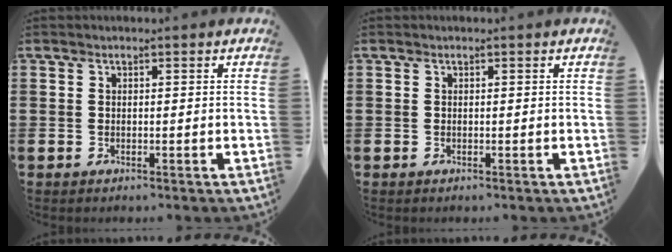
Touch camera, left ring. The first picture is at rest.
{"total": 0.0}